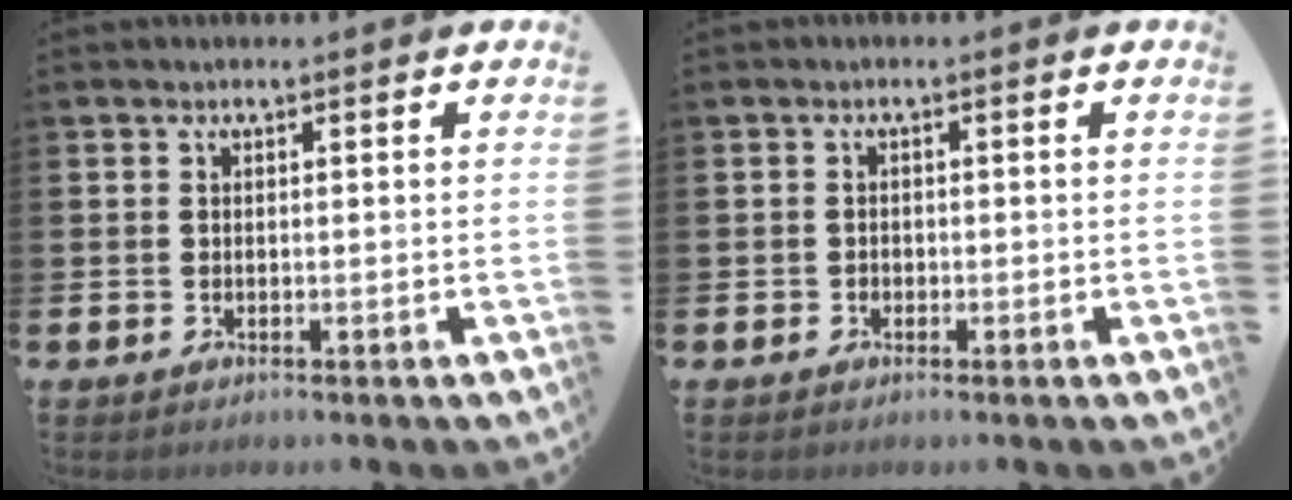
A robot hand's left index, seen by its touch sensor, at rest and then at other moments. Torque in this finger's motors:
{"motor_torque": [0.01, 0.01, -0.02, 0.02]}